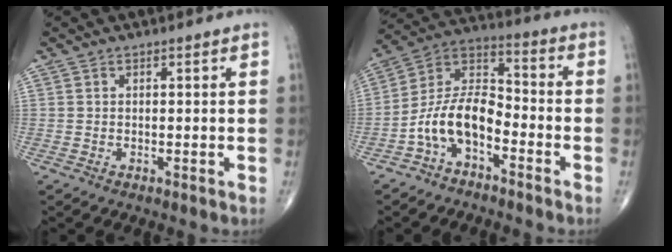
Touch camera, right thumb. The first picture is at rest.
{"total": 11.1, "force": [-5.1, 5.8, 8.0], "torque": [-0.144, 0.069, -0.107]}